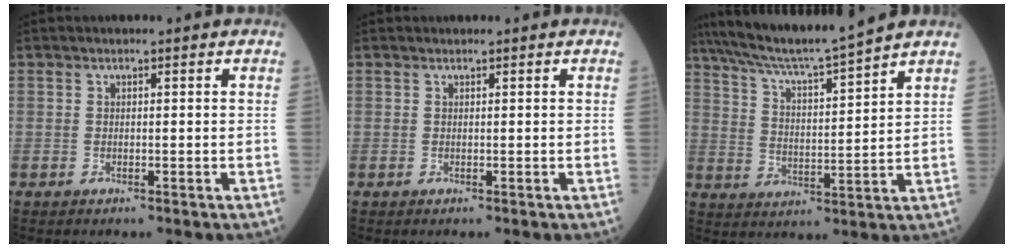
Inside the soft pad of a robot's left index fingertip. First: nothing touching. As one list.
[{"total": 0.0}, {"total": 12.3, "force": [11.2, -1.5, 5.0], "torque": [-0.094, 0.002, 0.193]}]